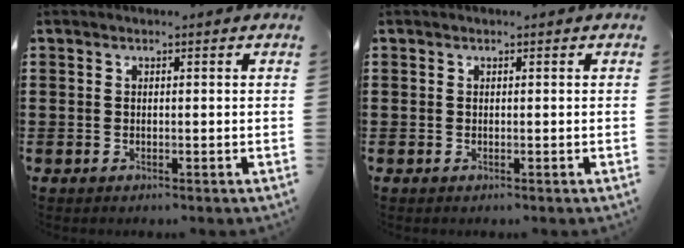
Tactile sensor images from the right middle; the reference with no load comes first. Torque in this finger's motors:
{"motor_torque": [-0.08, -0.37, 0.03, 0.00]}